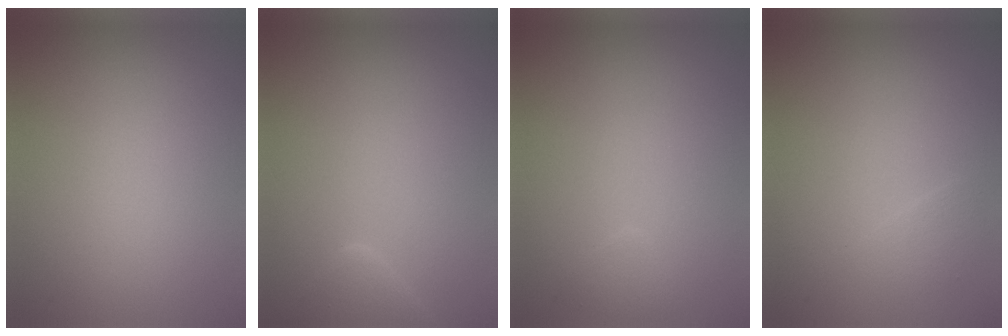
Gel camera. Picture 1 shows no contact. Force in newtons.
{"total": 2.3, "press": 2.2, "slide": 0.2}
{"total": 0.9, "press": 0.9, "slide": 0.1}
{"total": 0.9, "press": 0.9, "slide": 0.0}